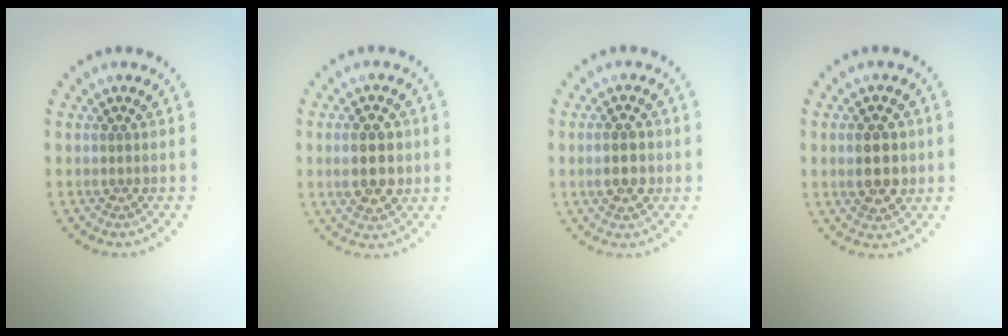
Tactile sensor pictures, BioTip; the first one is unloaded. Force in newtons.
{"total": 3.9, "press": 3.9, "slide": 0.2}
{"total": 2.8, "press": 2.8, "slide": 0.4}
{"total": 3.4, "press": 3.4, "slide": 0.2}